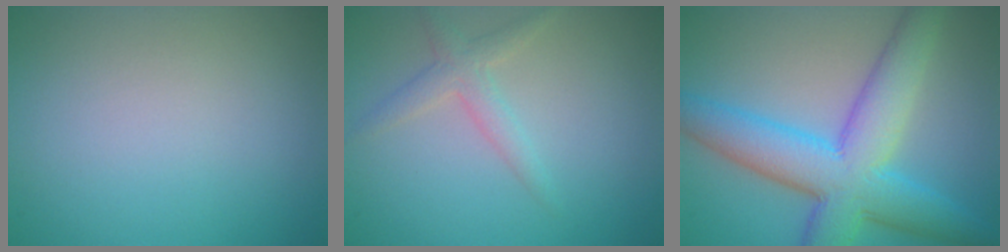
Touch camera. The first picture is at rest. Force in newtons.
{"total": 2.0, "press": 2.0, "slide": 0.0}
{"total": 9.2, "press": 9.2, "slide": 0.2}